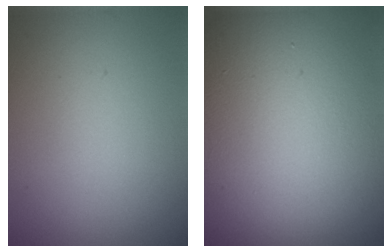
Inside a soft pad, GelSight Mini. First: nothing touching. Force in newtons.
{"total": 23.9, "press": 23.9, "slide": 1.7}